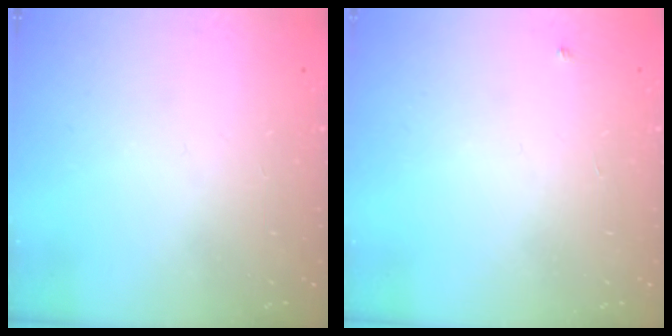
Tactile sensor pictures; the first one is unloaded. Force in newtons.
{"total": 2.7, "press": 2.7, "slide": 0.4}